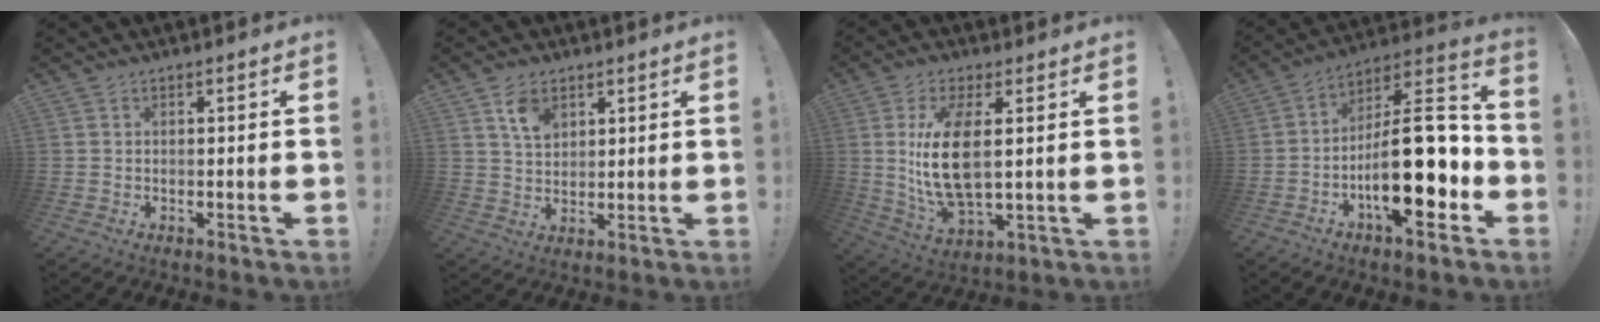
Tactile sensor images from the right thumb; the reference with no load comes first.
{"total": 6.7, "force": [3.8, 4.2, 3.5], "torque": [-0.050, -0.014, 0.070]}
{"total": 14.7, "force": [2.4, 6.3, 13.1], "torque": [-0.264, -0.019, 0.035]}
{"total": 24.4, "force": [-5.5, 9.3, 21.8], "torque": [-0.362, 0.034, -0.079]}